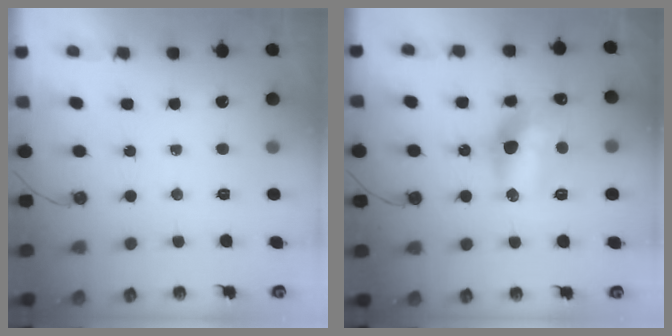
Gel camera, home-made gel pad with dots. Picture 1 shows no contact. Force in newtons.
{"total": 13.7, "press": 13.7, "slide": 0.8}